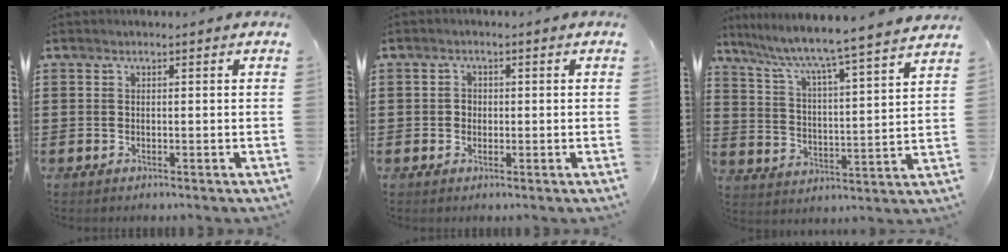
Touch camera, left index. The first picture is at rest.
{"total": 1.4, "force": [-0.1, 1.3, 0.4], "torque": [-0.013, 0.007, -0.004]}
{"total": 5.6, "force": [4.9, -1.0, 2.5], "torque": [-0.070, -0.052, 0.072]}